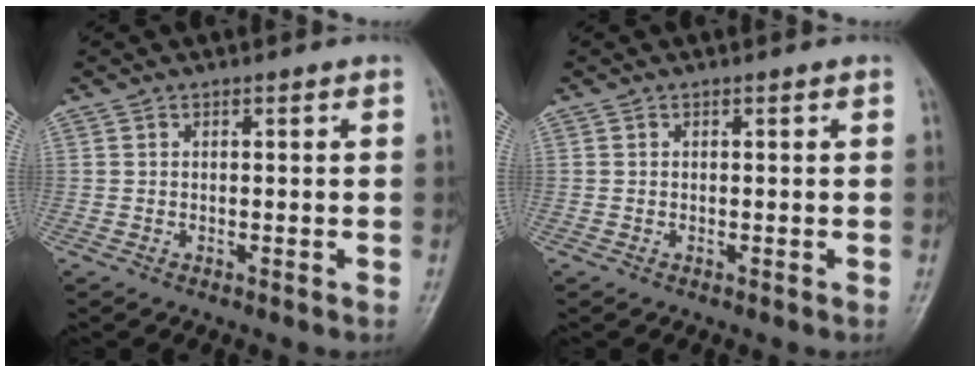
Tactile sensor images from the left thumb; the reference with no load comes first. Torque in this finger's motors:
{"motor_torque": [0.00, 0.00, 0.00, 0.00, 0.00]}